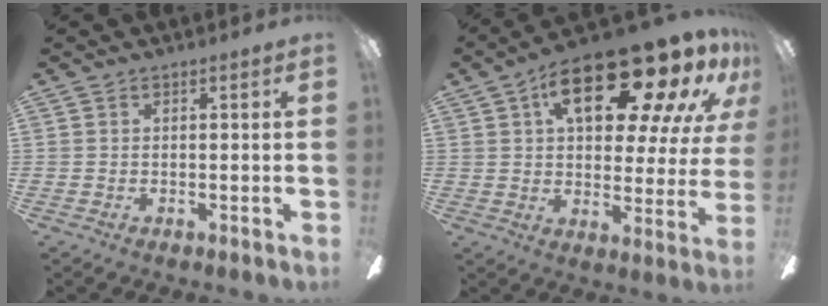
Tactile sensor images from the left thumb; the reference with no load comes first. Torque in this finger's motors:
{"motor_torque": [2.51, 2.50, 1.83, -0.94, 0.15]}